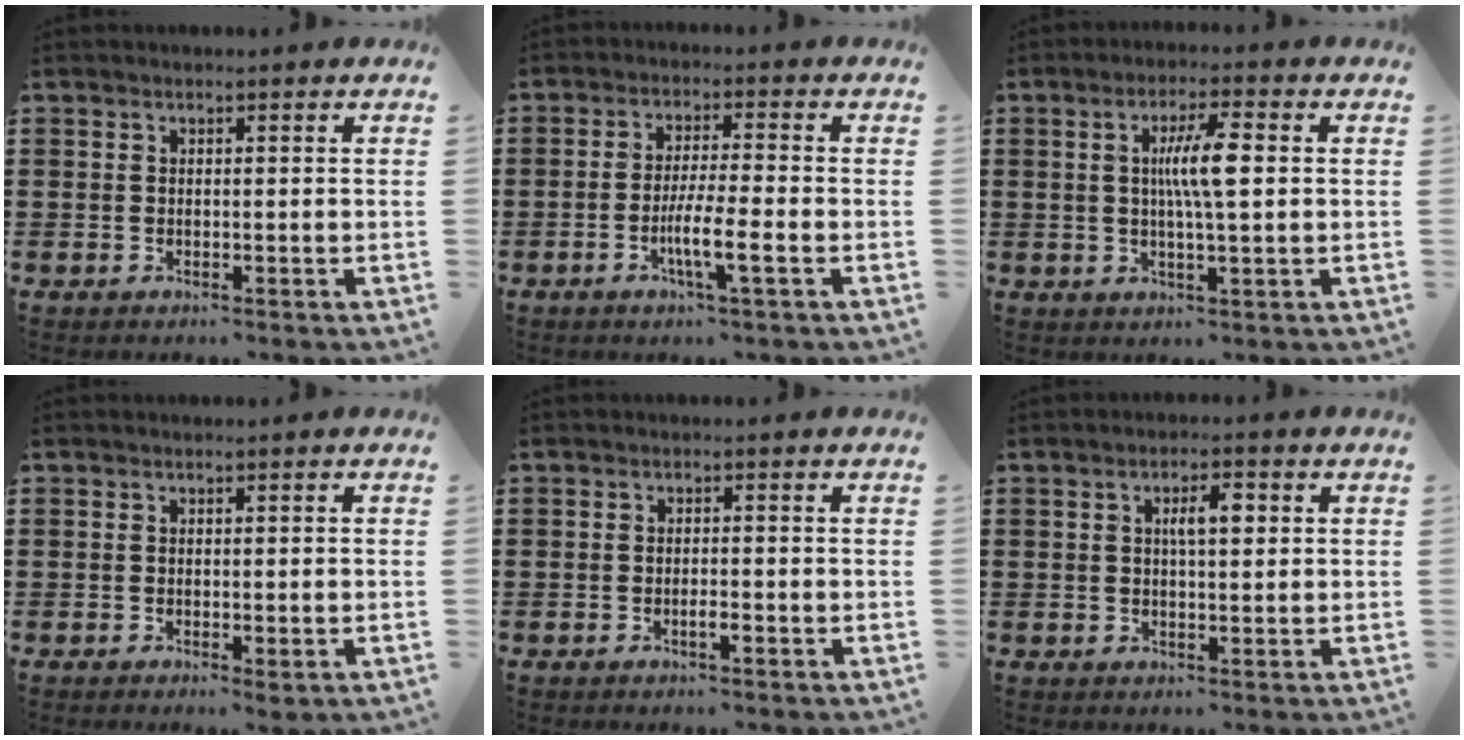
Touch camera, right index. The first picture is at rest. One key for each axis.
{"total": 6.0, "fx": -2.2, "fy": 0.4, "fz": 5.6, "tx": -0.107, "ty": -0.012, "tz": -0.042}
{"total": 6.6, "fx": 0.8, "fy": 0.9, "fz": 6.4, "tx": -0.120, "ty": 0.002, "tz": 0.010}
{"total": 0.6, "fx": -0.2, "fy": 0.1, "fz": 0.6, "tx": -0.013, "ty": -0.006, "tz": -0.001}
{"total": 1.4, "fx": -0.7, "fy": 0.3, "fz": 1.1, "tx": -0.023, "ty": -0.004, "tz": -0.012}
{"total": 3.9, "fx": 0.9, "fy": 1.3, "fz": 3.6, "tx": -0.057, "ty": 0.003, "tz": 0.008}